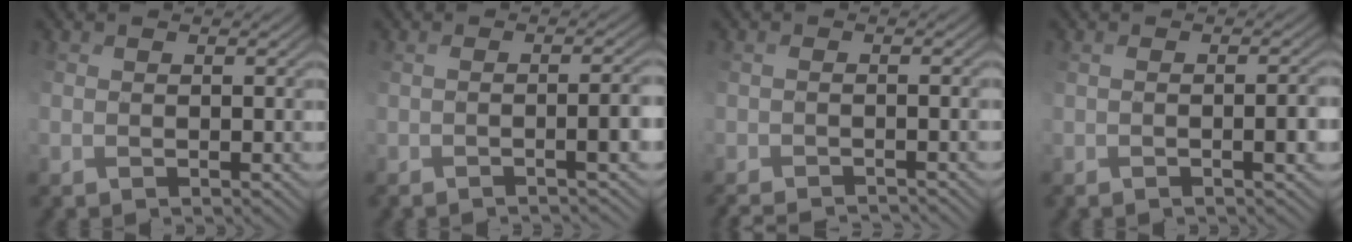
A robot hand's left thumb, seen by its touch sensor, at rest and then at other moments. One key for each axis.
{"total": 4.1, "fx": -2.1, "fy": 0.0, "fz": 3.5, "tx": -0.032, "ty": 0.005, "tz": -0.021}
{"total": 3.9, "fx": -3.6, "fy": 0.0, "fz": 1.5, "tx": -0.019, "ty": -0.001, "tz": -0.050}
{"total": 2.8, "fx": -1.4, "fy": 0.1, "fz": 2.4, "tx": -0.027, "ty": 0.003, "tz": -0.015}